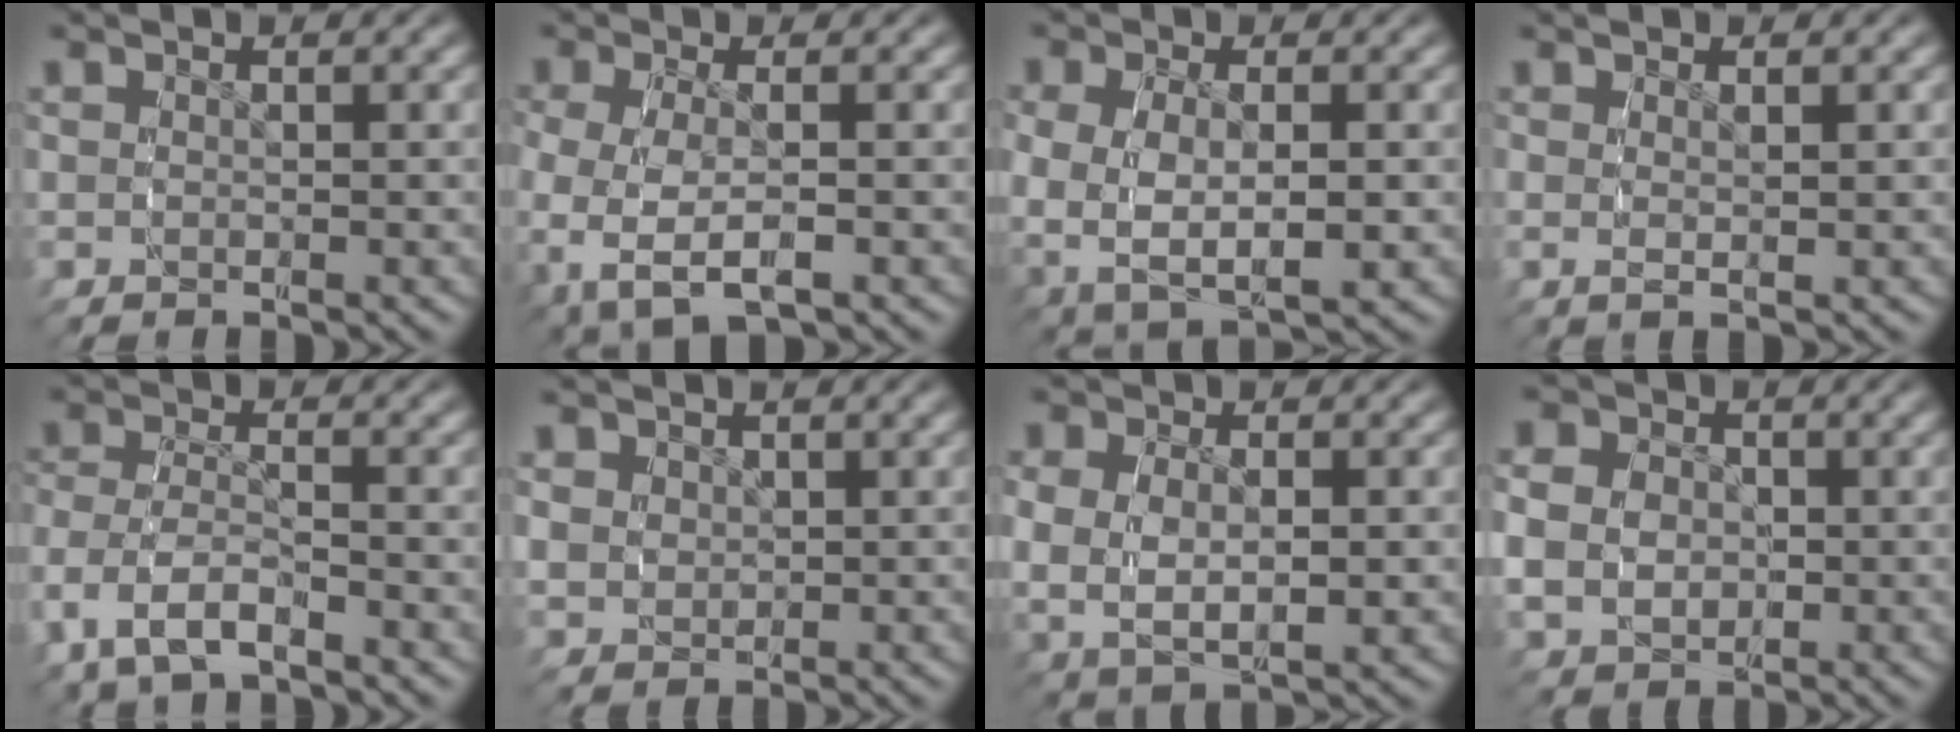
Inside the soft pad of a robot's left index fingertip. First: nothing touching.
{"total": 6.4, "force": [-1.6, 3.9, 4.8], "torque": [-0.131, -0.032, -0.007]}
{"total": 7.7, "force": [-0.6, 5.2, 5.6], "torque": [-0.130, -0.027, 0.007]}
{"total": 1.3, "force": [0.2, -0.3, 1.2], "torque": [-0.022, -0.005, 0.009]}
{"total": 4.2, "force": [-1.9, 2.5, 2.7], "torque": [-0.081, -0.027, -0.018]}
{"total": 3.5, "force": [0.4, 3.2, 1.4], "torque": [-0.039, -0.015, 0.018]}
{"total": 6.2, "force": [0.2, 4.5, 4.3], "torque": [-0.101, -0.020, 0.016]}
{"total": 6.2, "force": [0.0, 5.4, 3.1], "torque": [-0.066, -0.017, 0.003]}